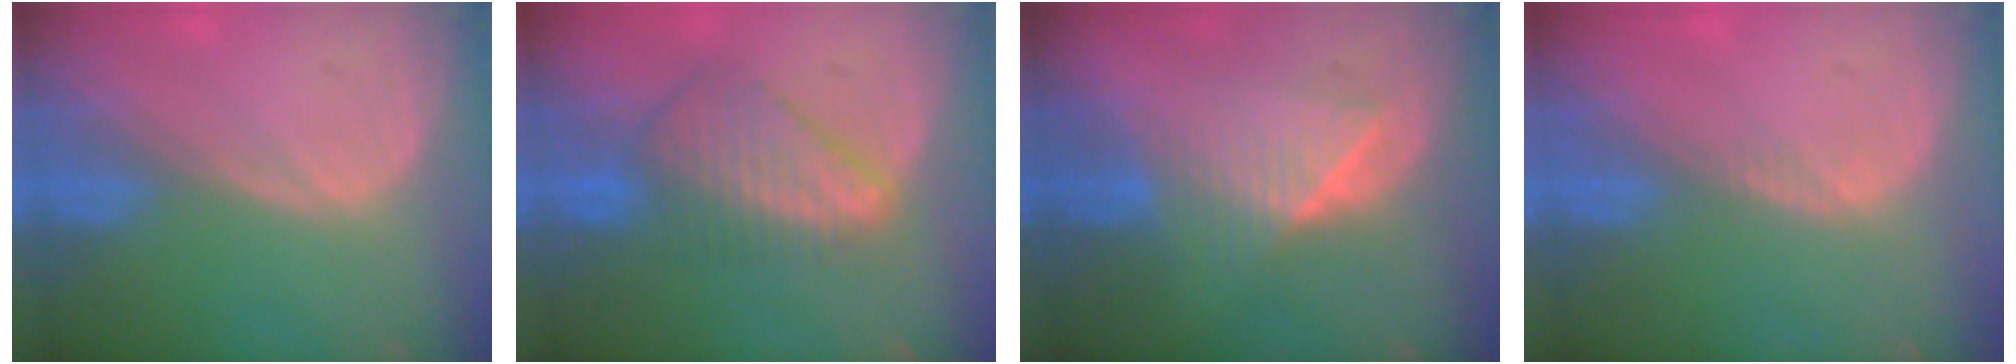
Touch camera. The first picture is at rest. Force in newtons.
{"total": 7.7, "press": 7.0, "slide": 3.2}
{"total": 6.4, "press": 6.3, "slide": 1.0}
{"total": 0.7, "press": 0.6, "slide": 0.4}